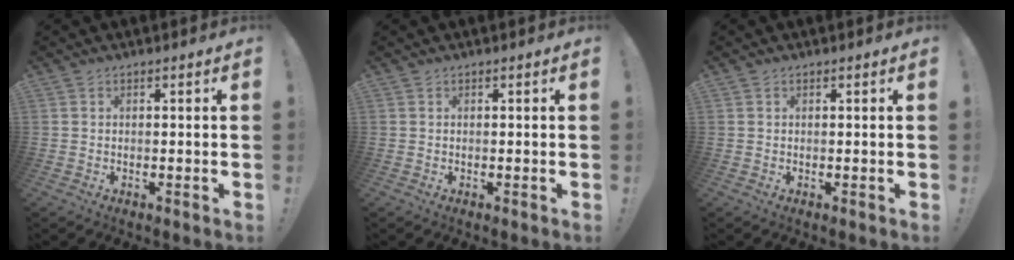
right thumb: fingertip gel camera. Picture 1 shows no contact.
{"total": 0.0}
{"total": 0.0}